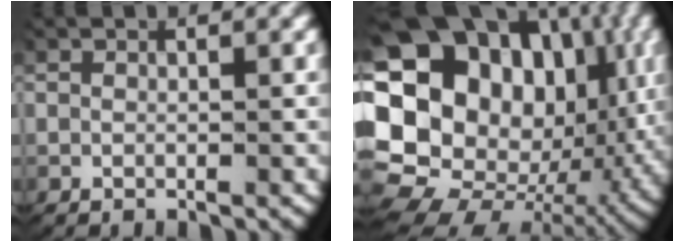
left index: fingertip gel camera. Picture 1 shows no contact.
{"total": 26.0, "force": [1.5, 20.9, 15.4], "torque": [-0.311, -0.043, 0.013]}